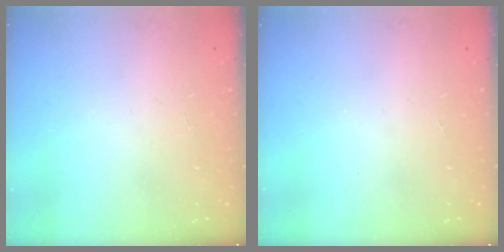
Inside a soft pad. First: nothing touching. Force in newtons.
{"total": 0.0}